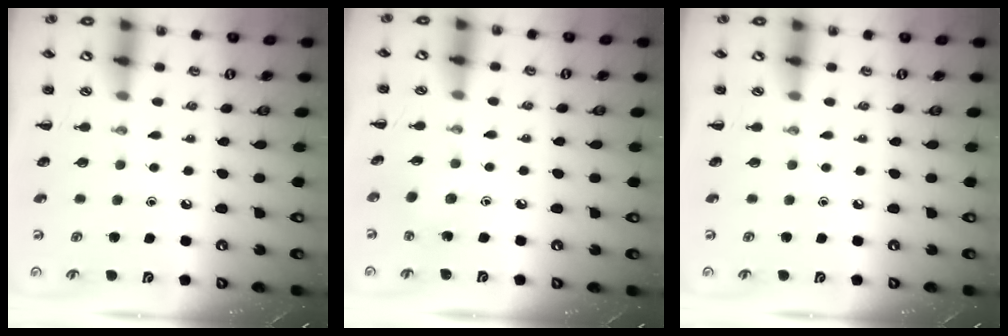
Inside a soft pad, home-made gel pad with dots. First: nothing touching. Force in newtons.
{"total": 3.9, "press": 3.7, "slide": 1.2}
{"total": 0.0}